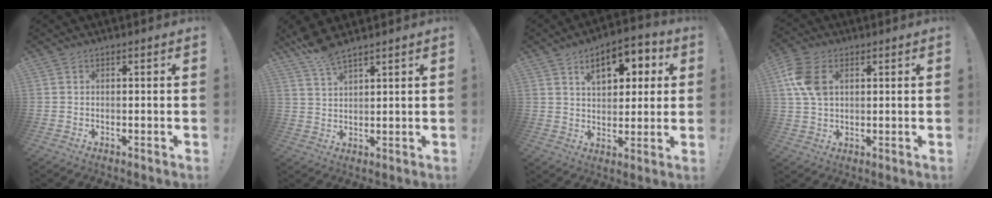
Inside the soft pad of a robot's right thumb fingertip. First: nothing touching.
{"total": 5.6, "force": [5.1, 0.8, 2.2], "torque": [-0.053, -0.027, 0.094]}
{"total": 12.1, "force": [5.1, 6.7, 8.7], "torque": [-0.127, -0.007, 0.087]}
{"total": 10.1, "force": [2.8, 7.0, 6.8], "torque": [-0.125, 0.003, 0.052]}